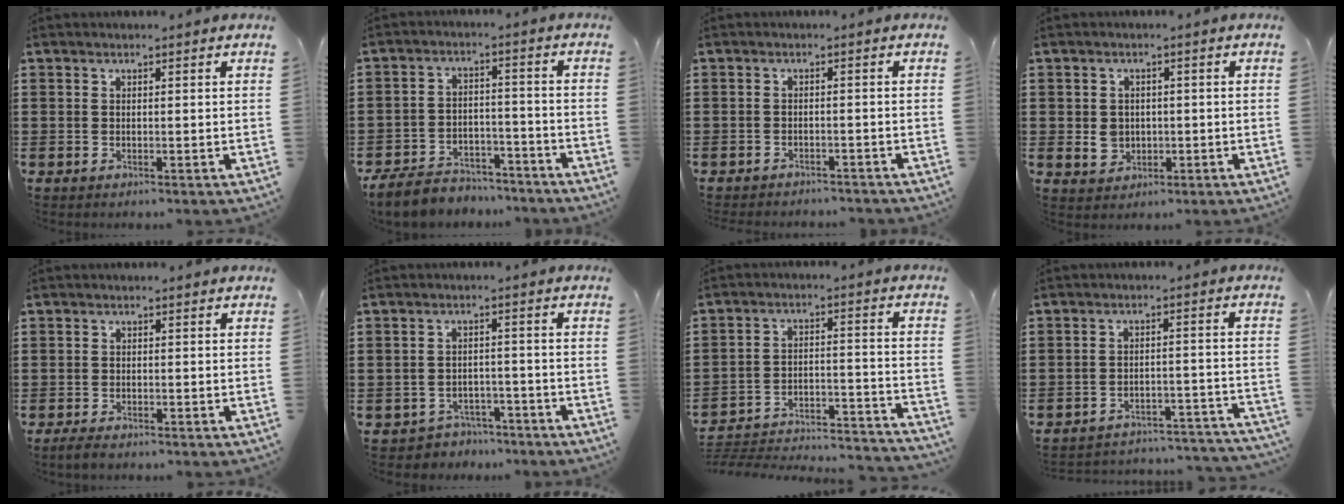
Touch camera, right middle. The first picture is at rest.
{"total": 6.3, "force": [-5.9, 1.7, 1.2], "torque": [-0.026, 0.016, -0.117]}
{"total": 1.8, "force": [-1.8, 0.3, -0.1], "torque": [-0.005, 0.002, -0.040]}
{"total": 3.4, "force": [-0.3, 3.0, 1.4], "torque": [-0.027, 0.005, -0.010]}
{"total": 1.5, "force": [-1.3, 0.7, 0.5], "torque": [-0.018, 0.002, -0.029]}
{"total": 3.3, "force": [-3.2, 0.9, -0.4], "torque": [-0.005, 0.001, -0.071]}
{"total": 3.6, "force": [-3.3, 0.7, 1.0], "torque": [-0.033, -0.010, -0.078]}
{"total": 3.8, "force": [-3.7, 0.3, 0.9], "torque": [-0.021, -0.002, -0.078]}